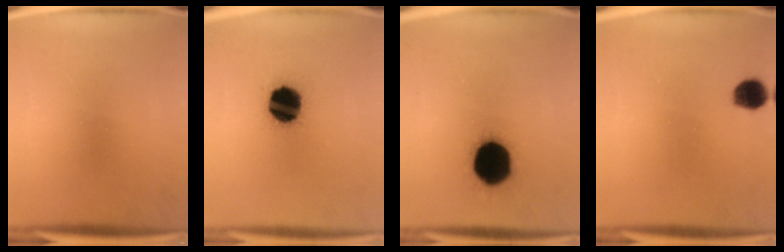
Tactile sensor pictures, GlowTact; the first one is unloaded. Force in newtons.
{"total": 15.3}
{"total": 18.9}
{"total": 5.1}